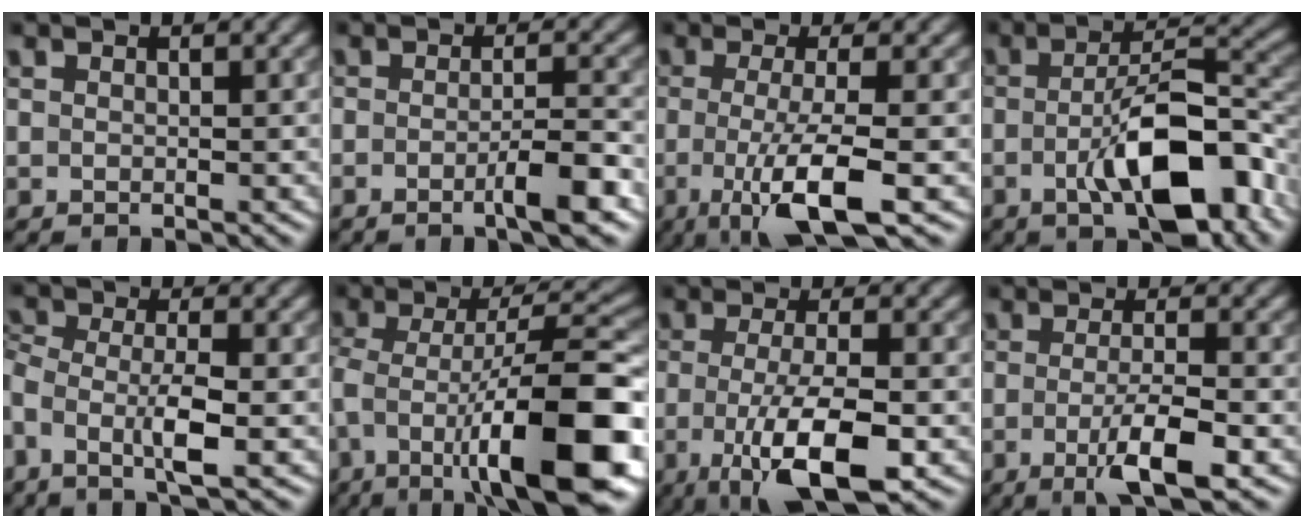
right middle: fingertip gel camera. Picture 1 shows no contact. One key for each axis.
{"total": 3.9, "fx": -1.8, "fy": 0.6, "fz": 3.4, "tx": -0.053, "ty": 0.003, "tz": -0.036}
{"total": 7.2, "fx": -1.9, "fy": 1.7, "fz": 6.7, "tx": -0.107, "ty": -0.013, "tz": -0.038}
{"total": 9.6, "fx": -3.5, "fy": 3.4, "fz": 8.3, "tx": -0.130, "ty": 0.010, "tz": -0.058}
{"total": 4.3, "fx": -1.4, "fy": 1.1, "fz": 3.9, "tx": -0.081, "ty": -0.007, "tz": -0.037}
{"total": 12.6, "fx": -4.0, "fy": 4.0, "fz": 11.3, "tx": -0.174, "ty": 0.007, "tz": -0.068}
{"total": 8.1, "fx": -2.2, "fy": 2.3, "fz": 7.4, "tx": -0.123, "ty": -0.011, "tz": -0.039}
{"total": 4.8, "fx": -1.5, "fy": 1.0, "fz": 4.5, "tx": -0.077, "ty": -0.007, "tz": -0.025}